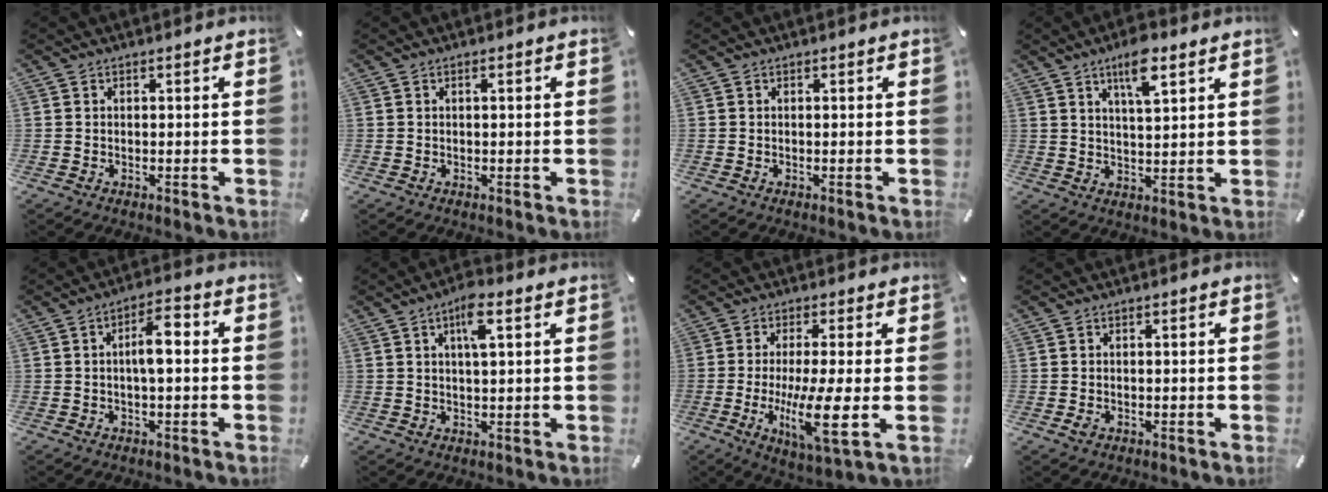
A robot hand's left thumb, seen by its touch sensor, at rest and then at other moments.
{"total": 0.6, "force": [0.0, 0.1, 0.6], "torque": [-0.011, 0.001, 0.000]}
{"total": 0.0}
{"total": 8.2, "force": [5.2, 2.5, 5.9], "torque": [-0.105, -0.011, 0.087]}
{"total": 6.7, "force": [0.1, 2.5, 6.2], "torque": [-0.100, 0.012, -0.003]}
{"total": 6.1, "force": [2.5, 1.6, 5.3], "torque": [-0.094, 0.002, 0.038]}
{"total": 12.5, "force": [-1.7, 2.5, 12.1], "torque": [-0.232, -0.021, -0.030]}
{"total": 1.1, "force": [-0.5, 0.8, 0.7], "torque": [-0.011, 0.002, -0.008]}